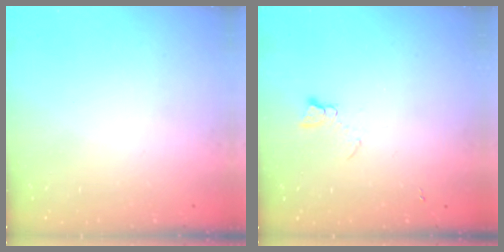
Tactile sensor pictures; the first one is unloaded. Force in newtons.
{"total": 3.3, "press": 3.3, "slide": 0.5}